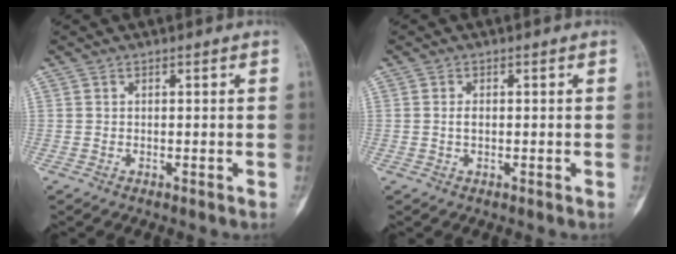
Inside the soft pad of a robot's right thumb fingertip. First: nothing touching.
{"total": 1.2, "force": [0.0, 0.7, 1.0], "torque": [-0.015, 0.001, 0.000]}